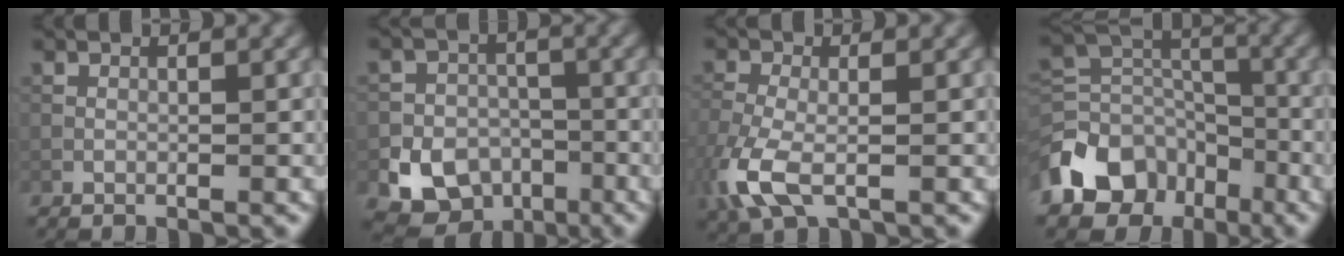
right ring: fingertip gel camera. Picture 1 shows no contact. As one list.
[{"total": 9.5, "force": [-4.8, 7.8, 2.7], "torque": [-0.023, -0.032, -0.094]}, {"total": 5.5, "force": [-2.2, 2.6, 4.3], "torque": [-0.119, -0.012, -0.053]}, {"total": 9.0, "force": [-5.4, 6.2, 3.7], "torque": [-0.074, 0.002, -0.118]}]